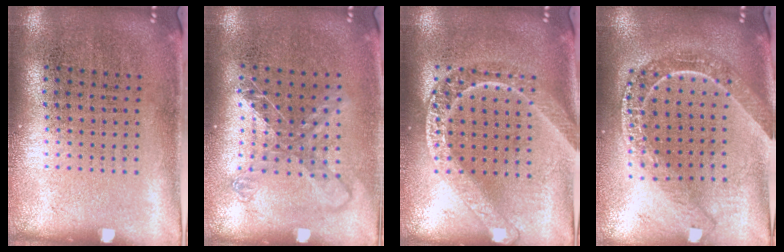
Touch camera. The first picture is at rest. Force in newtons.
{"total": 1.3, "press": 1.1, "slide": 0.7}
{"total": 1.8, "press": 1.8, "slide": 0.2}
{"total": 2.2, "press": 1.8, "slide": 1.2}